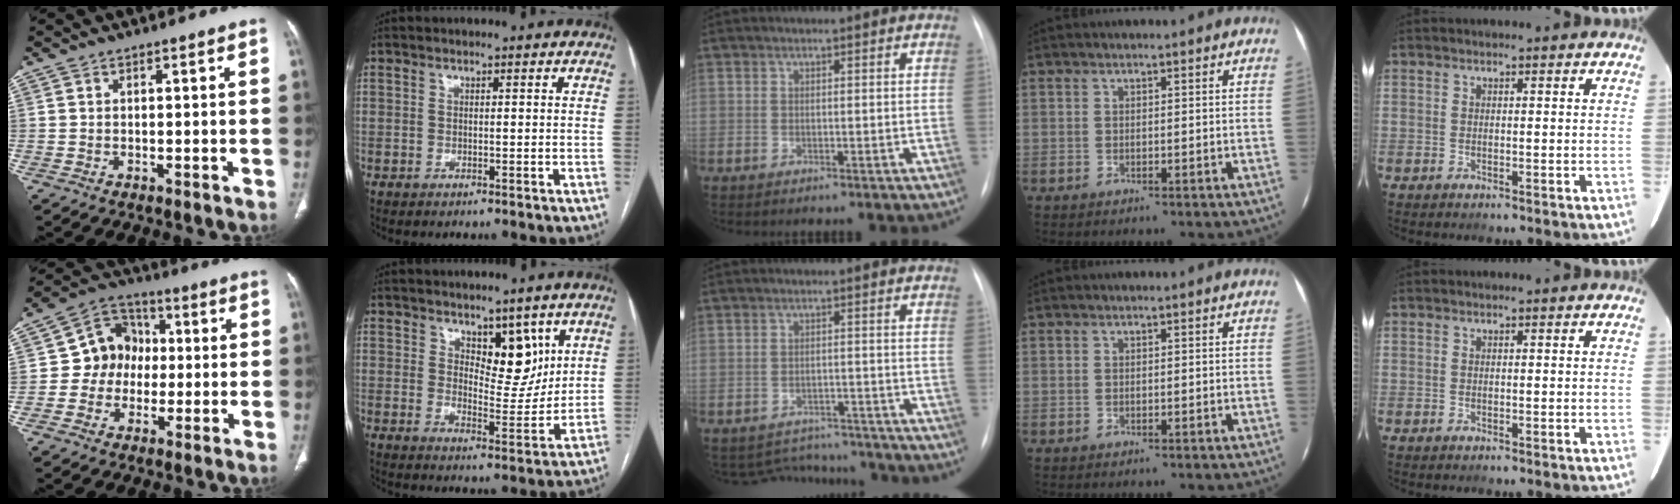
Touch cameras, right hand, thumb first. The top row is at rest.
{"thumb": {"total": 9.5, "force": [-0.4, 8.6, 4.1], "torque": [-0.023, 0.025, -0.020]}, "index": {"total": 7.6, "force": [4.2, 3.5, 5.3], "torque": [-0.068, -0.009, 0.072]}, "middle": {"total": 7.3, "force": [-7.0, 2.2, -0.8], "torque": [0.013, 0.022, -0.093]}}